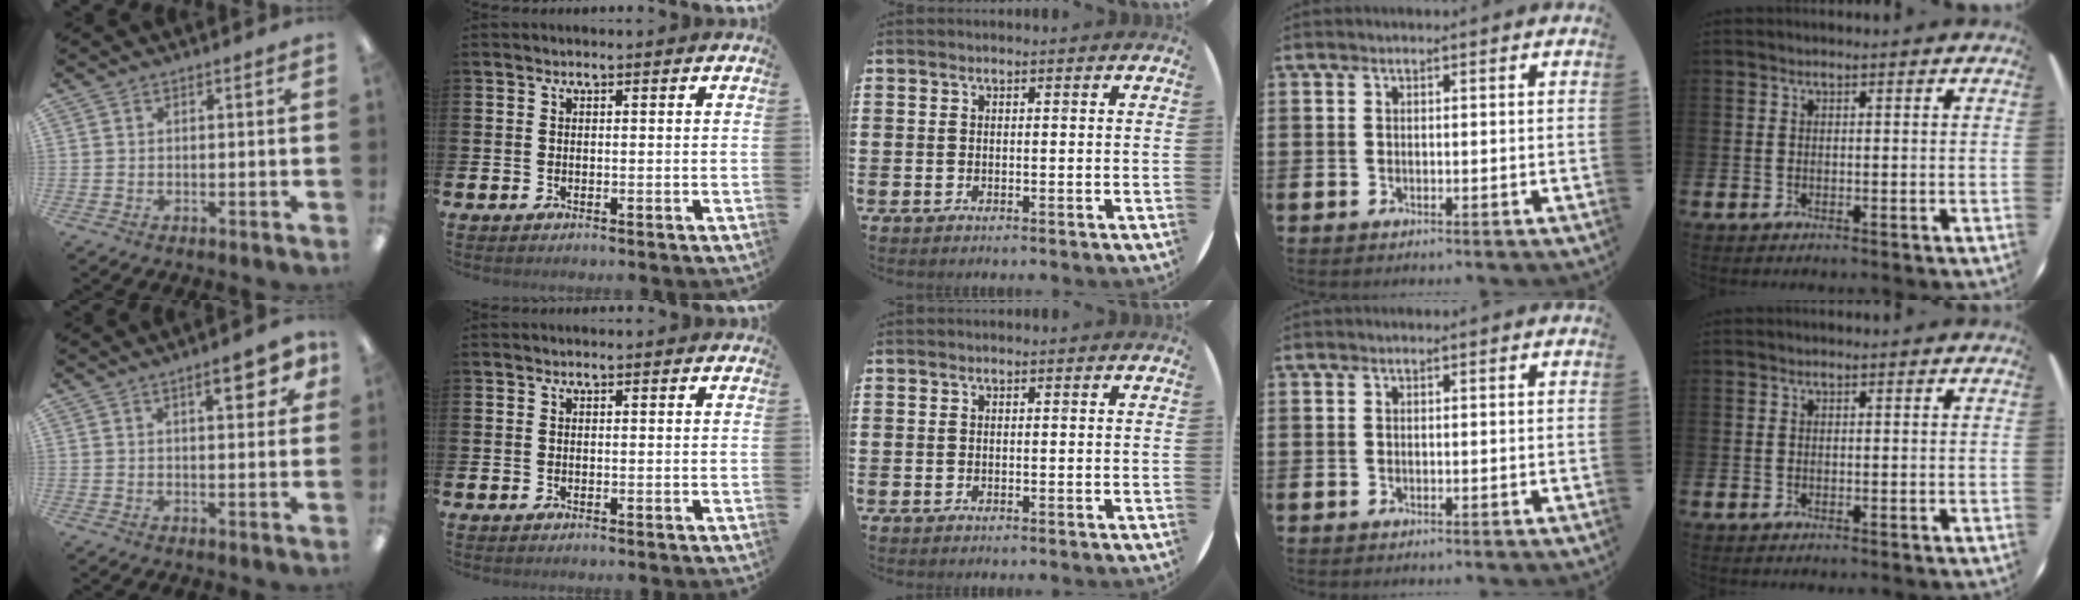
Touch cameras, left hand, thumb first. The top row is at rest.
{"thumb": {"total": 8.1, "force": [4.0, 2.9, 6.4], "torque": [-0.075, -0.014, 0.056]}}